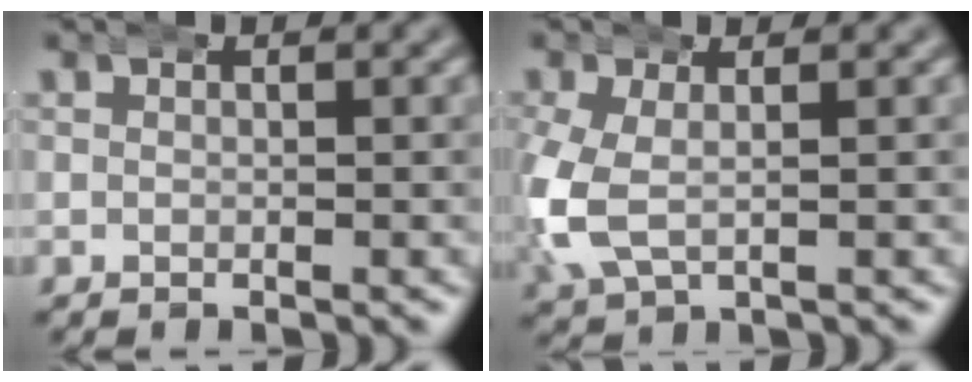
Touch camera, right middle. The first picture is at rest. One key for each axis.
{"total": 4.6, "fx": -0.6, "fy": 3.4, "fz": 3.0, "tx": -0.104, "ty": -0.012, "tz": 0.002}